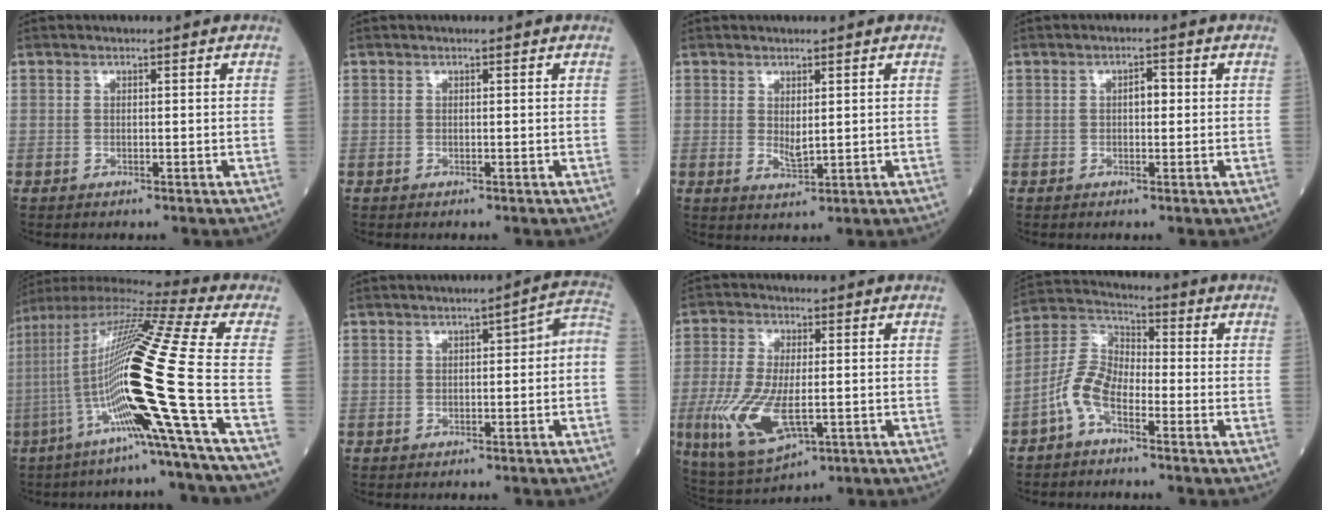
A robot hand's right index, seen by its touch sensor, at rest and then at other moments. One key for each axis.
{"total": 0.0}
{"total": 2.6, "fx": 0.5, "fy": 1.0, "fz": 2.4, "tx": -0.041, "ty": -0.008, "tz": 0.016}
{"total": 2.1, "fx": 0.3, "fy": 0.9, "fz": 1.9, "tx": -0.029, "ty": 0.006, "tz": 0.003}
{"total": 23.5, "fx": -6.5, "fy": -2.3, "fz": 22.5, "tx": -0.427, "ty": -0.016, "tz": -0.140}
{"total": 4.8, "fx": -0.1, "fy": 1.0, "fz": 4.7, "tx": -0.057, "ty": 0.023, "tz": -0.005}
{"total": 12.1, "fx": -2.9, "fy": 4.7, "fz": 10.7, "tx": -0.231, "ty": -0.021, "tz": -0.044}
{"total": 7.4, "fx": -3.7, "fy": 3.5, "fz": 5.3, "tx": -0.125, "ty": 0.019, "tz": -0.082}